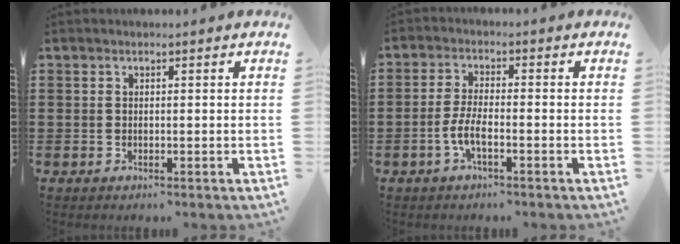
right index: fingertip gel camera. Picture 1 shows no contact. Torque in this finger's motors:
{"motor_torque": [1.50, 0.63, 0.38, 0.14]}